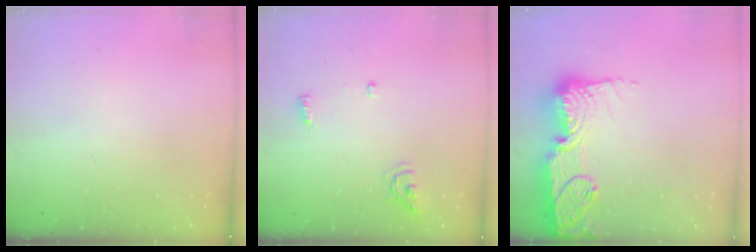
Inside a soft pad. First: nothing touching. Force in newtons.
{"total": 5.8, "press": 5.7, "slide": 0.9}
{"total": 21.2, "press": 21.2, "slide": 1.2}